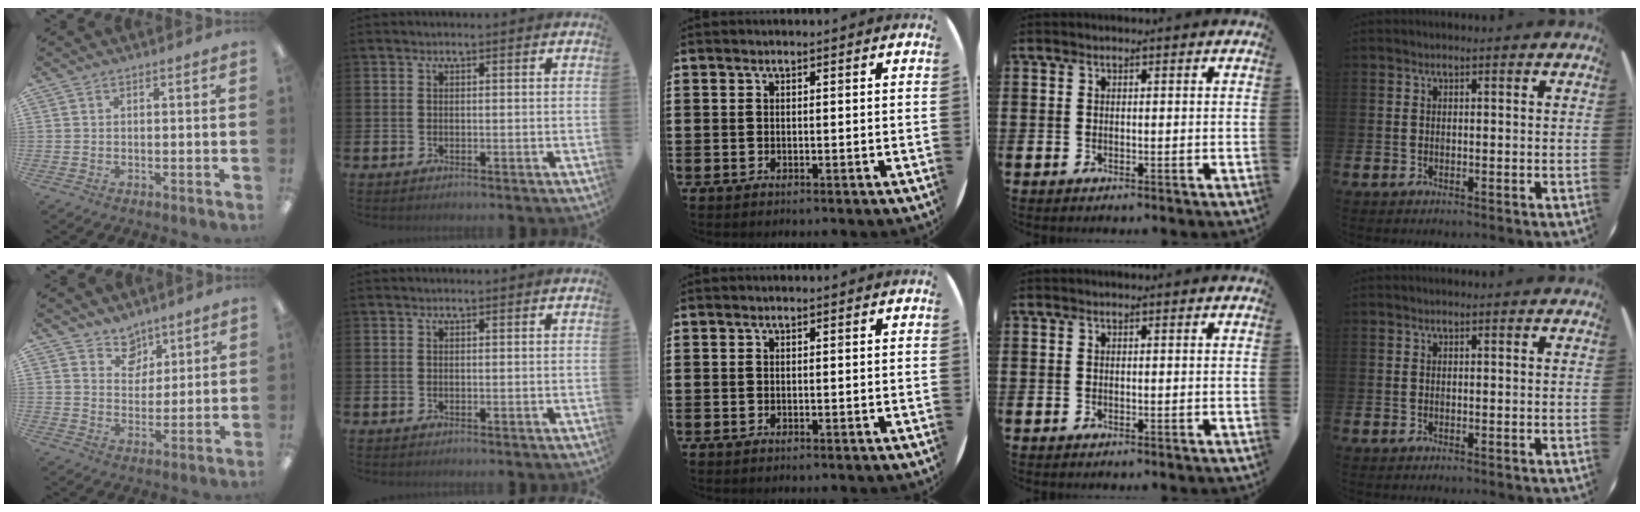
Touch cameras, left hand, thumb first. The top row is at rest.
{"thumb": {"total": 6.6, "force": [4.9, 4.4, 0.3], "torque": [-0.001, -0.035, 0.091]}}